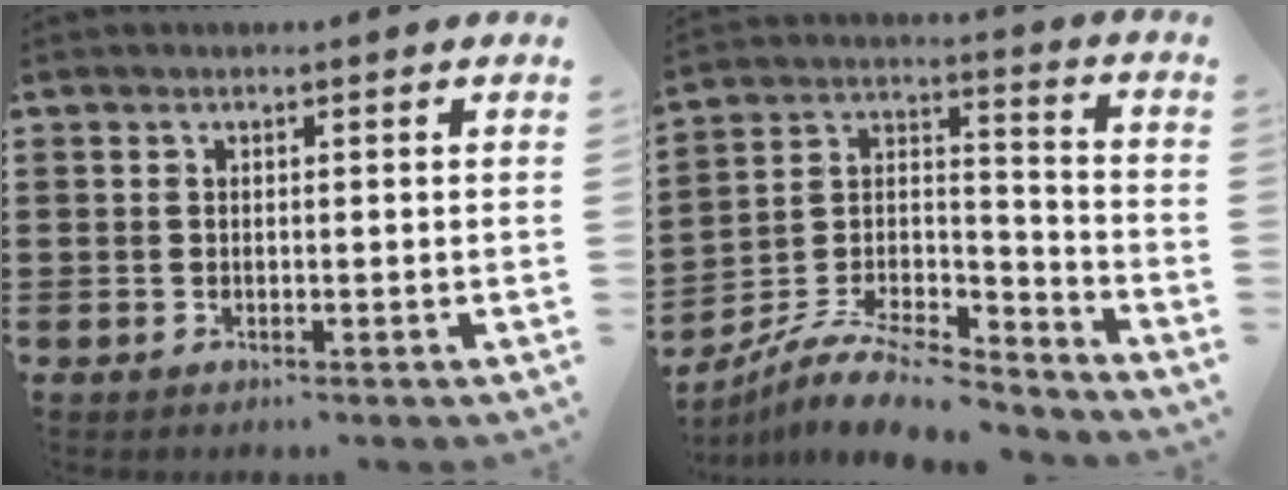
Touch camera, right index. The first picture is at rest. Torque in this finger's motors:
{"motor_torque": [0.03, 0.00, -0.15, -0.21]}